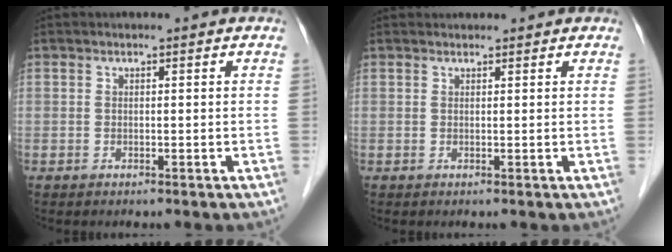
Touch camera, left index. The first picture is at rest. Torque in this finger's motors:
{"motor_torque": [-0.15, -0.87, 0.29, 0.07]}